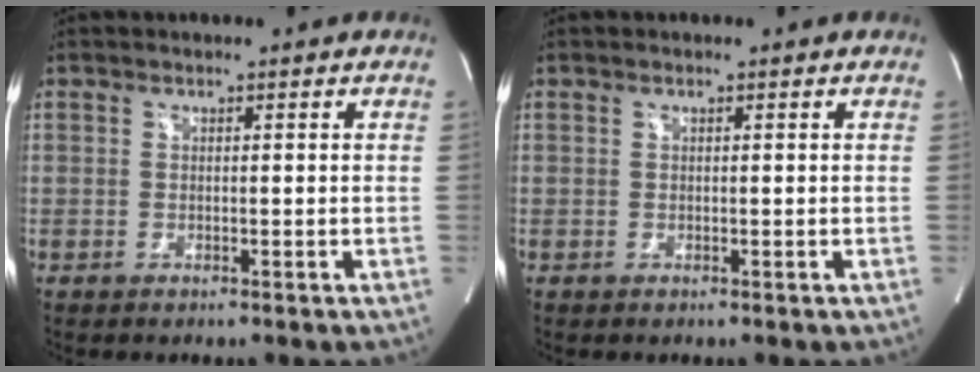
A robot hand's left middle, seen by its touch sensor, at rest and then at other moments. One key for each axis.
{"total": 0.0}